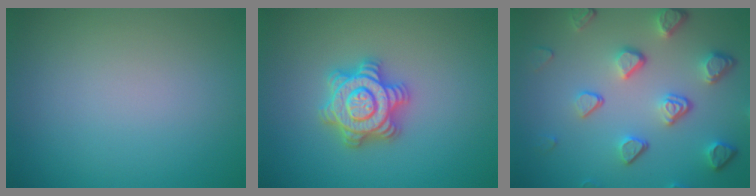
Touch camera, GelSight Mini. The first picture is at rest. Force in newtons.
{"total": 4.8, "press": 4.8, "slide": 0.7}
{"total": 5.1, "press": 3.8, "slide": 3.4}